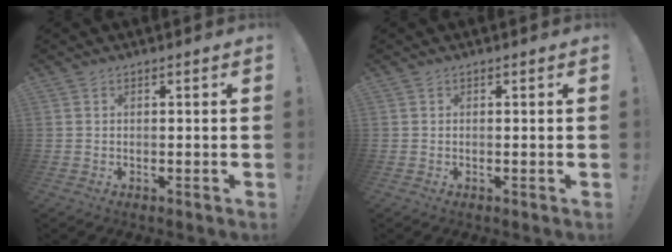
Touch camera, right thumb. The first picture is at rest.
{"total": 0.0}